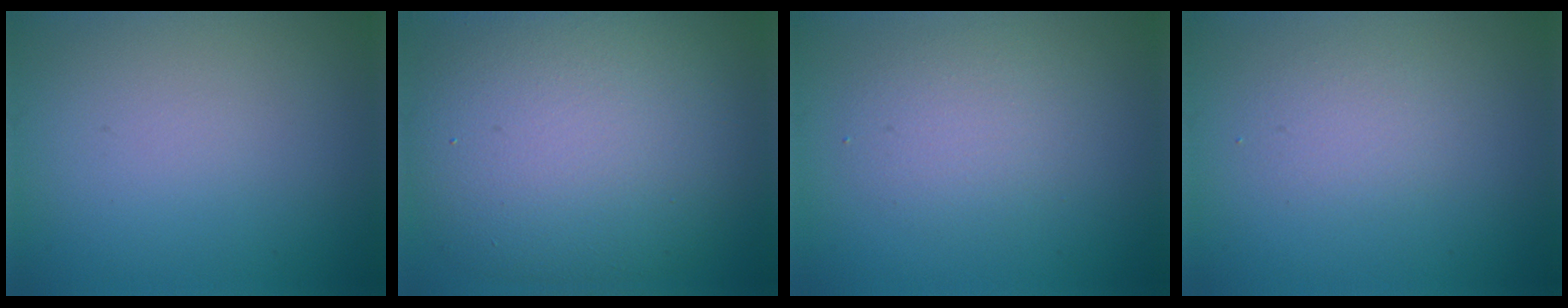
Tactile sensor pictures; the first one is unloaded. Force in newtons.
{"total": 12.0, "press": 12.0, "slide": 0.5}
{"total": 2.5, "press": 2.5, "slide": 0.1}
{"total": 1.6, "press": 1.6, "slide": 0.1}